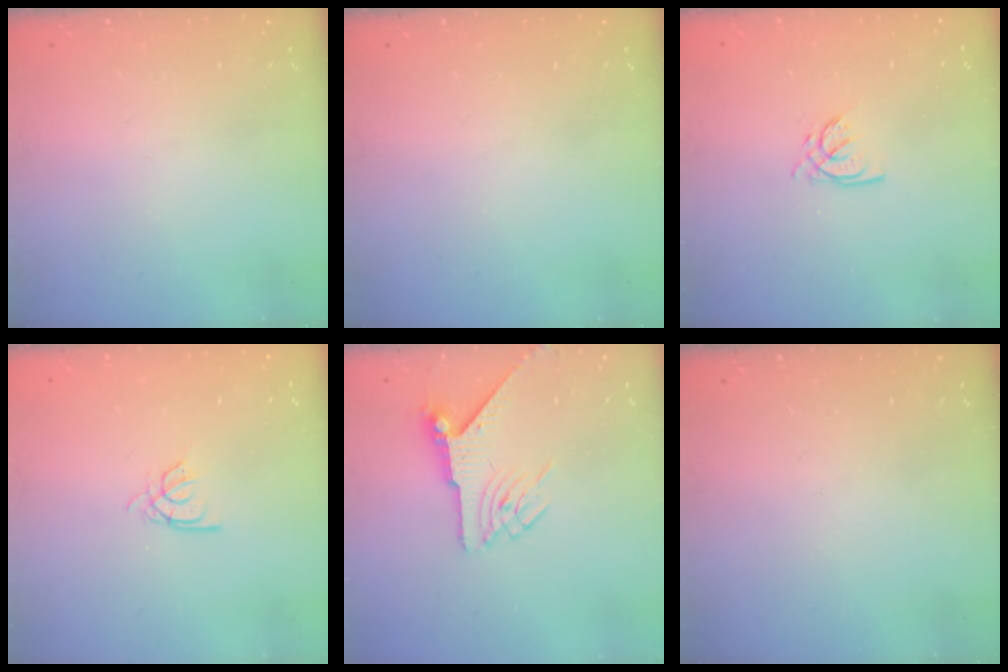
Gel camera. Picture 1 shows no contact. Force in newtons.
{"total": 0.0}
{"total": 3.5, "press": 3.5, "slide": 0.2}
{"total": 2.4, "press": 2.4, "slide": 0.4}
{"total": 6.4, "press": 6.4, "slide": 0.1}
{"total": 0.0}